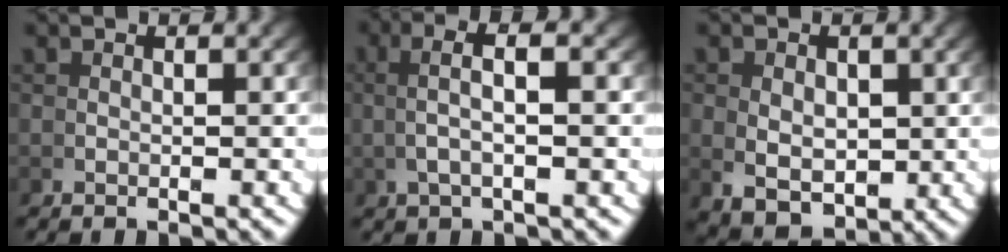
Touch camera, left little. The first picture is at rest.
{"total": 3.3, "force": [1.4, 0.1, 3.0], "torque": [-0.051, 0.017, 0.025]}
{"total": 4.2, "force": [-1.2, 2.8, 3.0], "torque": [-0.061, -0.038, 0.008]}